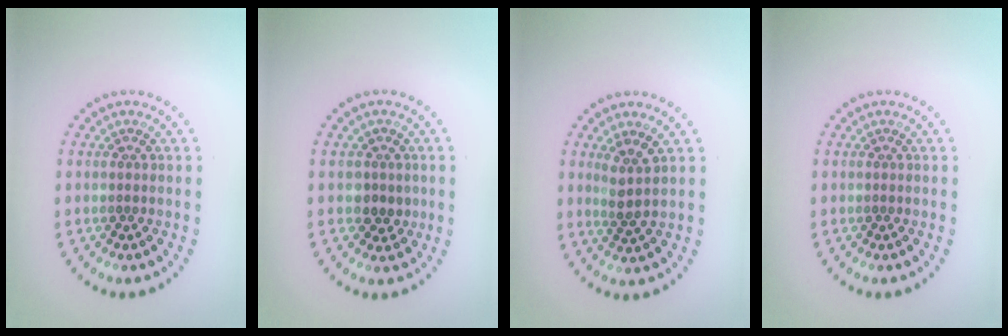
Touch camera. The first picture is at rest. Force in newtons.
{"total": 2.0, "press": 1.7, "slide": 1.0}
{"total": 2.1, "press": 1.7, "slide": 1.3}
{"total": 0.0}